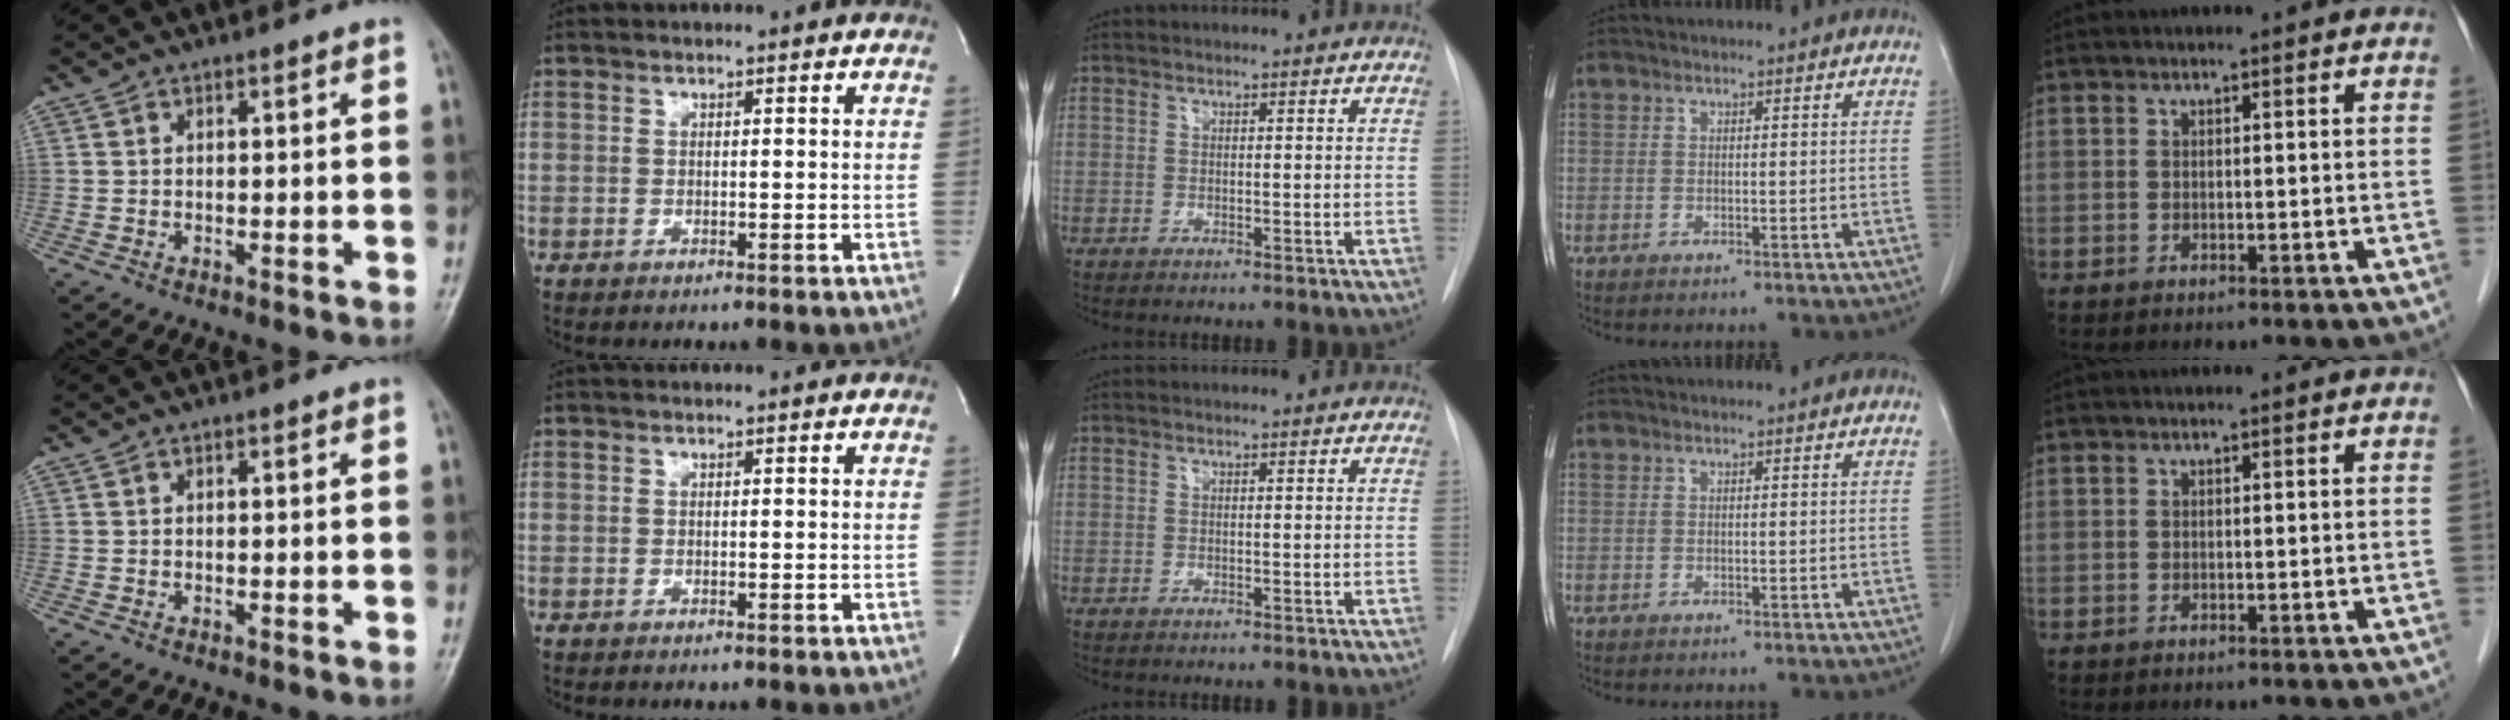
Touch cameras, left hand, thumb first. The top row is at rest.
{}